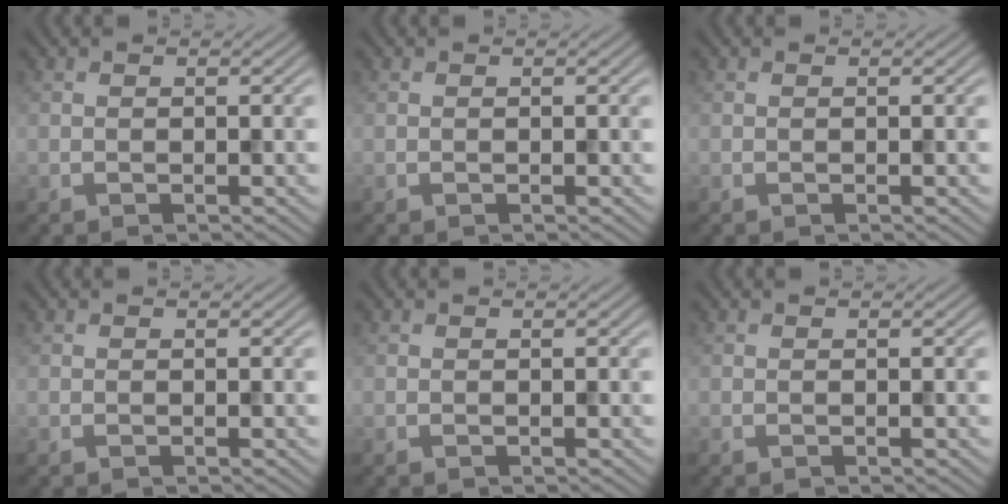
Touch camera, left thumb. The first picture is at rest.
{"total": 0.0}
{"total": 0.0}
{"total": 0.0}
{"total": 0.0}
{"total": 0.0}